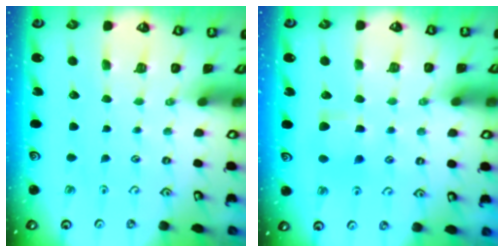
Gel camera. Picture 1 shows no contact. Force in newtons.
{"total": 5.4, "press": 5.4, "slide": 0.8}